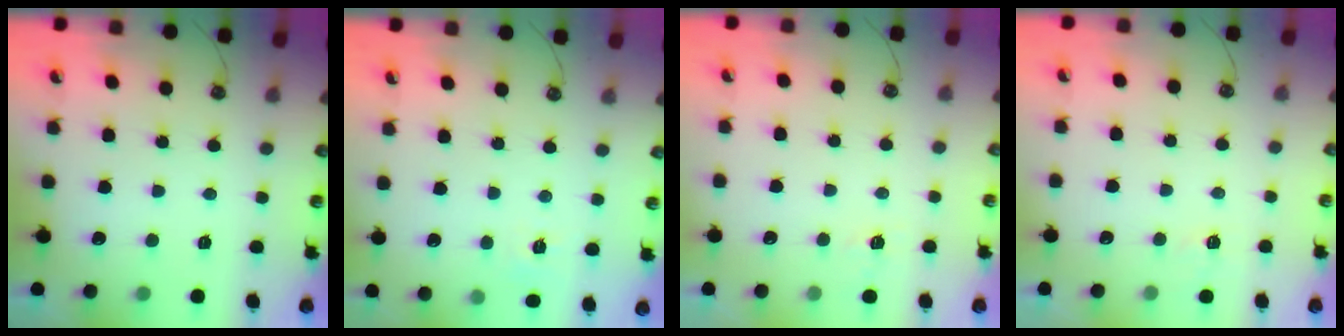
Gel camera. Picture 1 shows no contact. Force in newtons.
{"total": 5.1, "press": 5.0, "slide": 0.7}
{"total": 3.2, "press": 3.1, "slide": 0.4}
{"total": 2.8, "press": 2.8, "slide": 0.4}